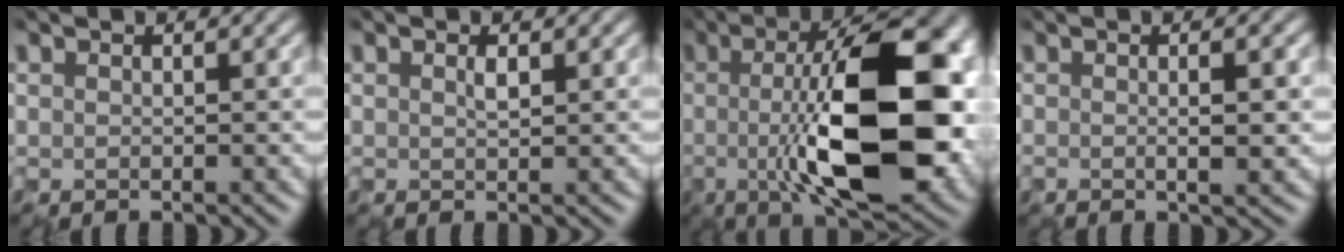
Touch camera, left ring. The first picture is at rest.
{"total": 0.6, "force": [0.0, 0.0, 0.6], "torque": [-0.013, -0.001, 0.002]}
{"total": 13.3, "force": [-1.0, 3.9, 12.6], "torque": [-0.181, -0.005, -0.027]}
{"total": 2.4, "force": [-0.3, -0.1, 2.3], "torque": [-0.035, -0.003, -0.008]}